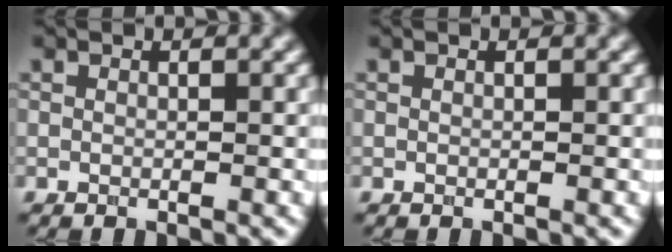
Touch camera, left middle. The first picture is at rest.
{"total": 0.0}